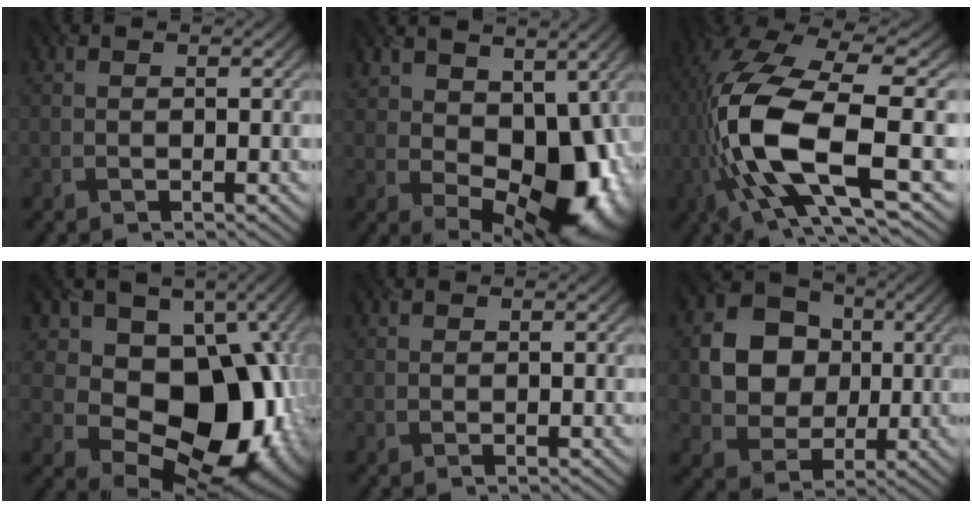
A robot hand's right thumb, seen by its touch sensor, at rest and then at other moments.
{"total": 13.2, "force": [2.4, 8.6, 9.7], "torque": [-0.146, -0.020, 0.065]}
{"total": 15.2, "force": [-1.9, 5.9, 13.9], "torque": [-0.309, -0.006, -0.021]}
{"total": 18.1, "force": [0.9, 14.0, 11.4], "torque": [-0.158, -0.009, 0.017]}
{"total": 0.0}
{"total": 9.2, "force": [0.8, 8.0, 4.4], "torque": [-0.097, 0.004, 0.007]}